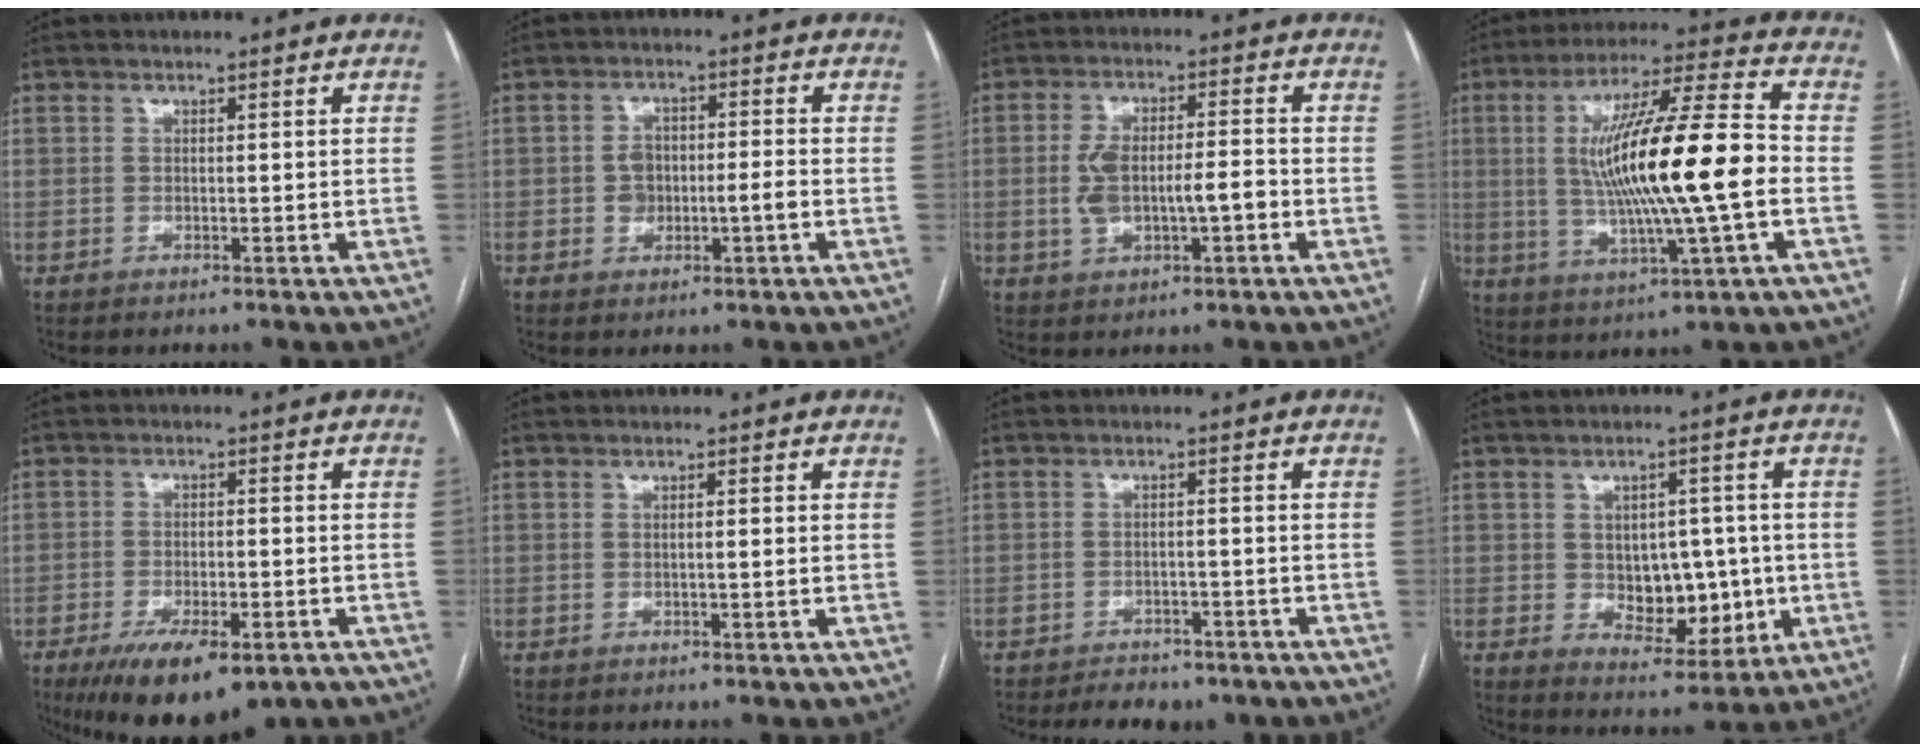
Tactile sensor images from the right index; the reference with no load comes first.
{"total": 4.5, "force": [-1.0, 2.3, 3.7], "torque": [-0.065, 0.013, -0.010]}
{"total": 7.8, "force": [-1.3, 3.1, 7.1], "torque": [-0.141, 0.018, -0.015]}
{"total": 18.5, "force": [-0.8, 1.0, 18.4], "torque": [-0.333, 0.006, -0.015]}
{"total": 12.4, "force": [-8.0, 4.2, 8.5], "torque": [-0.134, -0.015, -0.116]}
{"total": 0.9, "force": [-0.1, 0.0, 0.9], "torque": [-0.017, 0.001, 0.001]}
{"total": 6.4, "force": [-5.3, 3.0, 2.2], "torque": [-0.030, 0.004, -0.064]}
{"total": 8.8, "force": [-0.6, 5.6, 6.7], "torque": [-0.084, 0.009, 0.007]}